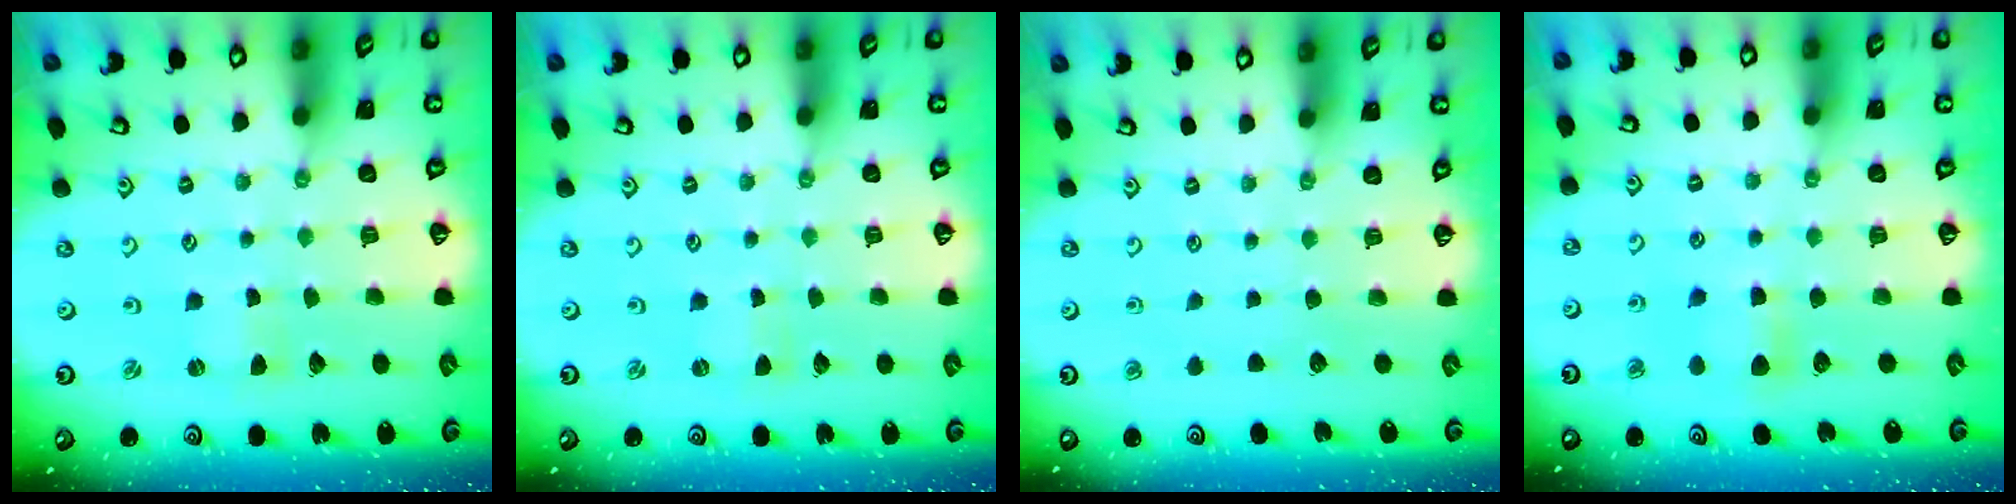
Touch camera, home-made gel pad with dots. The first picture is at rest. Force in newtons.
{"total": 0.0}
{"total": 0.0}
{"total": 5.8, "press": 5.7, "slide": 0.5}